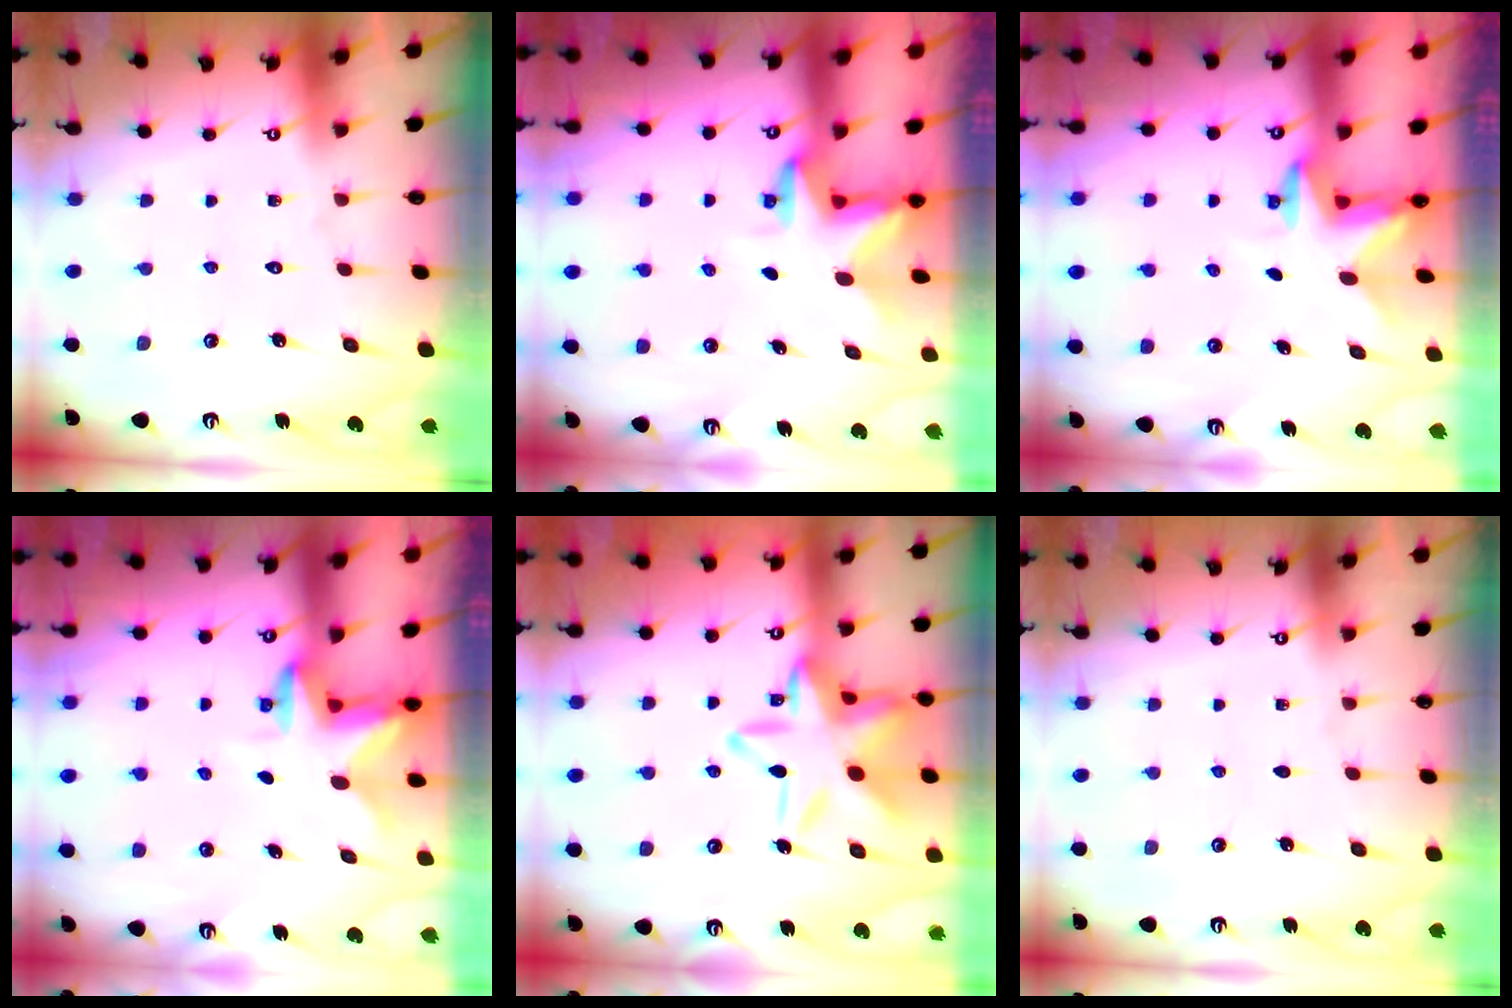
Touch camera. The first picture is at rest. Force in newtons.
{"total": 2.9, "press": 2.9, "slide": 0.2}
{"total": 2.3, "press": 2.3, "slide": 0.4}
{"total": 2.6, "press": 2.6, "slide": 0.4}
{"total": 19.7, "press": 19.6, "slide": 1.4}
{"total": 0.0}